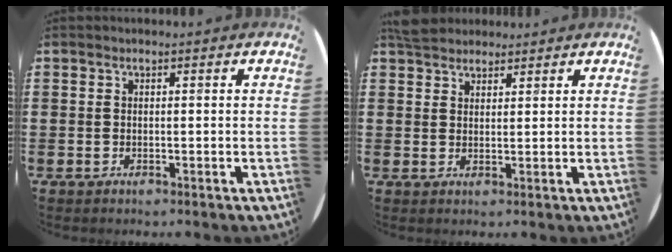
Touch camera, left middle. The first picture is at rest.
{"total": 3.4, "force": [3.2, 1.2, 0.5], "torque": [-0.008, 0.000, 0.060]}